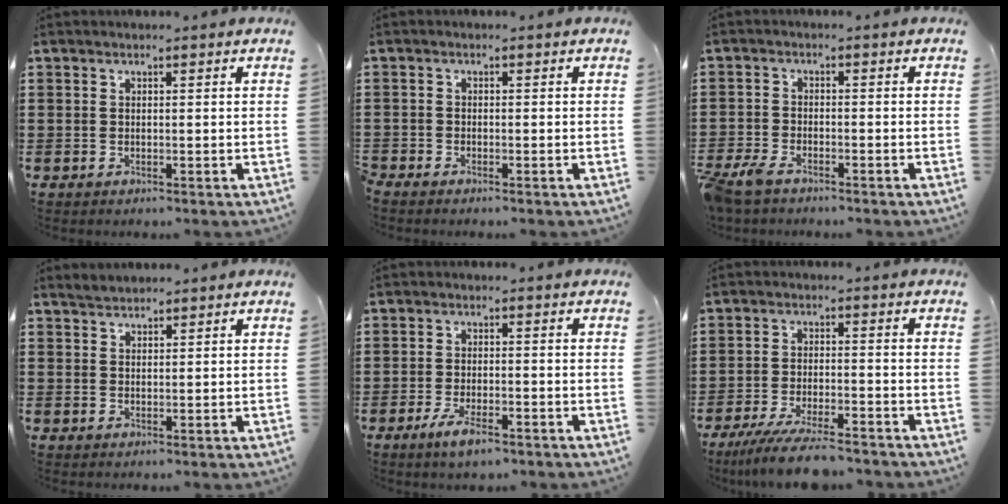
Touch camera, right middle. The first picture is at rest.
{"total": 0.7, "force": [-0.7, 0.0, 0.1], "torque": [-0.004, -0.001, -0.014]}
{"total": 3.3, "force": [-2.9, 0.9, 1.3], "torque": [-0.052, -0.006, -0.068]}
{"total": 1.7, "force": [1.6, 0.4, -0.1], "torque": [-0.002, 0.005, 0.032]}
{"total": 4.4, "force": [-2.7, 1.2, 3.2], "torque": [-0.067, -0.001, -0.051]}
{"total": 7.1, "force": [-6.1, 0.7, 3.5], "torque": [-0.078, -0.010, -0.116]}